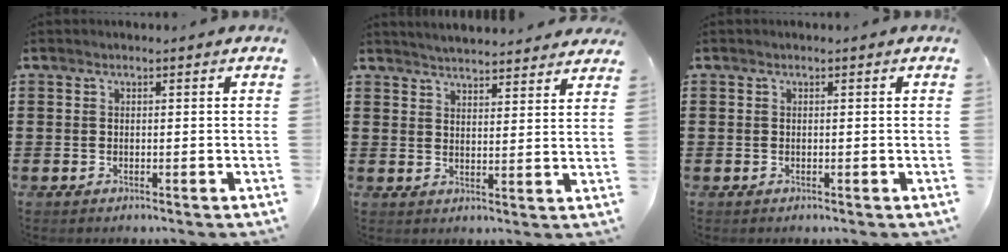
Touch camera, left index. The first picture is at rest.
{"total": 3.7, "force": [3.7, -0.2, 0.1], "torque": [-0.014, -0.019, 0.067]}
{"total": 0.0}